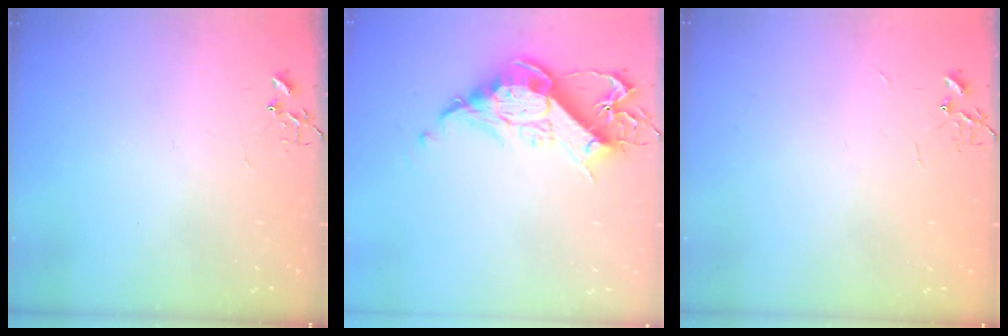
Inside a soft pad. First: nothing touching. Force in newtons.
{"total": 13.7, "press": 13.6, "slide": 1.3}
{"total": 2.2, "press": 2.2, "slide": 0.3}